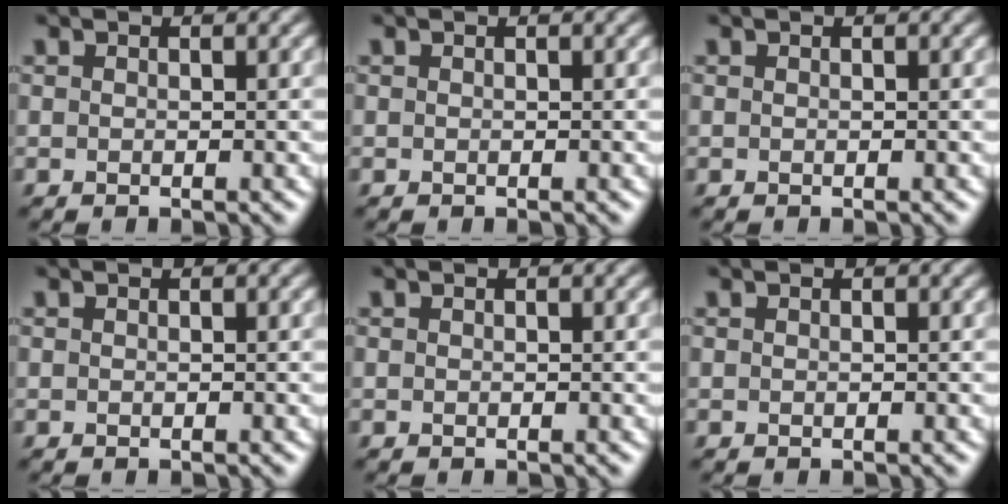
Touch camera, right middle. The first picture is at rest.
{"total": 0.0}
{"total": 0.0}
{"total": 0.0}
{"total": 0.0}
{"total": 0.0}